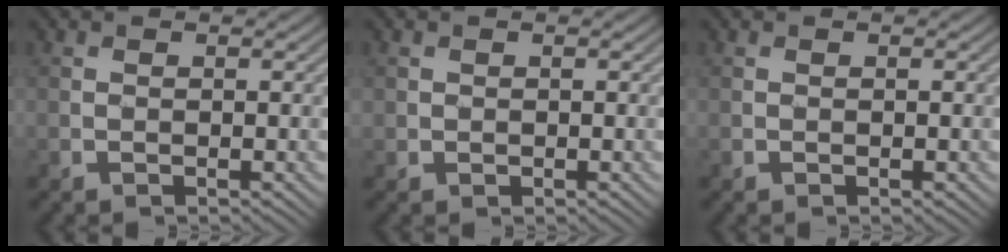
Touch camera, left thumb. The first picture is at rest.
{"total": 0.6, "force": [0.1, 0.6, -0.1], "torque": [0.003, -0.004, -0.002]}
{"total": 0.0}